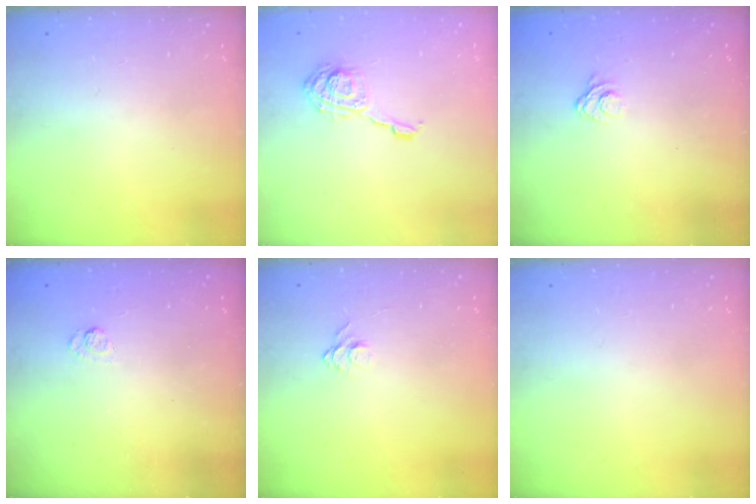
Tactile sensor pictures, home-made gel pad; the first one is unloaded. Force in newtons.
{"total": 9.1, "press": 9.1, "slide": 0.2}
{"total": 3.2, "press": 2.9, "slide": 1.3}
{"total": 2.9, "press": 2.5, "slide": 1.5}
{"total": 5.8, "press": 5.7, "slide": 0.5}
{"total": 0.0}